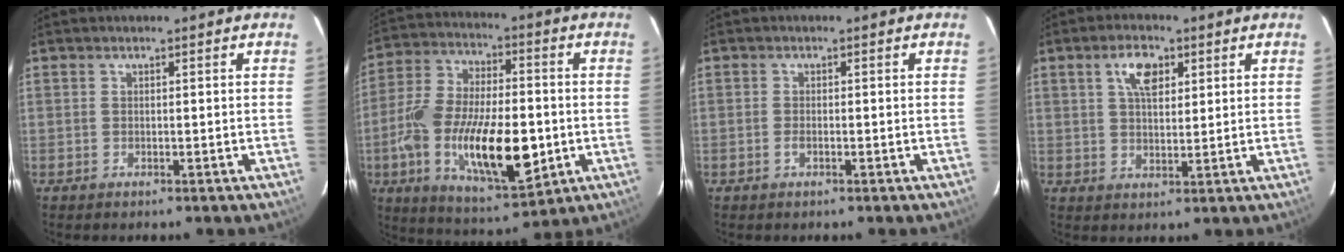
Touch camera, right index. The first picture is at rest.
{"total": 21.2, "force": [-4.8, 8.8, 18.7], "torque": [-0.374, -0.020, -0.077]}
{"total": 1.1, "force": [-0.5, 0.4, 0.9], "torque": [-0.020, -0.001, -0.009]}
{"total": 5.8, "force": [2.5, 2.9, 4.3], "torque": [-0.074, 0.013, 0.046]}